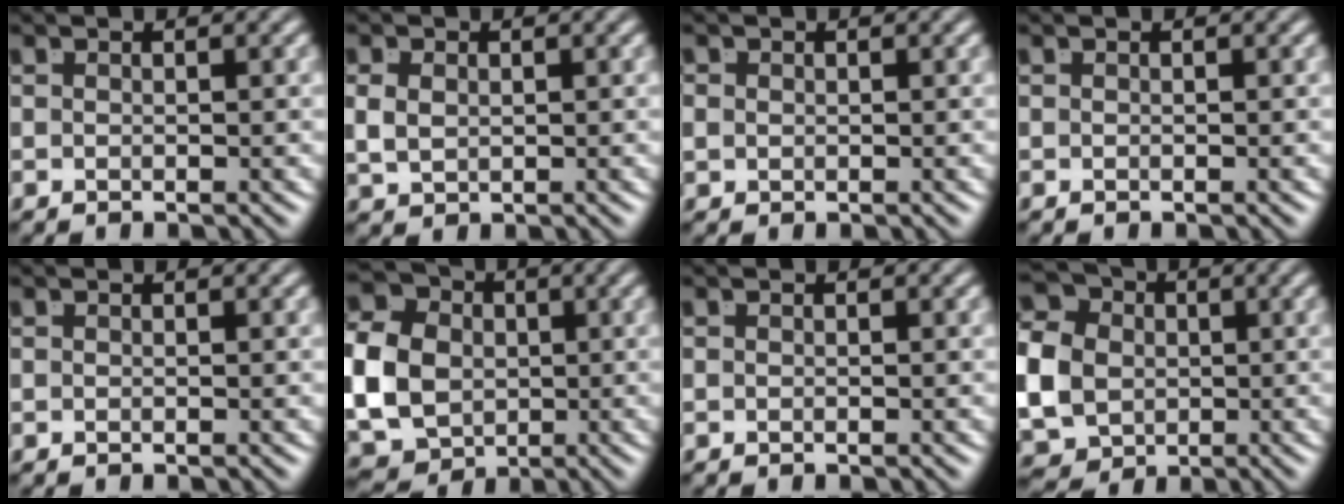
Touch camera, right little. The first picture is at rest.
{"total": 1.9, "force": [0.3, 1.4, 1.2], "torque": [-0.027, -0.009, 0.018]}
{"total": 1.1, "force": [0.1, 1.0, 0.4], "torque": [-0.017, -0.011, 0.008]}
{"total": 0.0}
{"total": 0.0}
{"total": 12.4, "force": [-0.8, 11.1, 5.5], "torque": [-0.133, -0.047, -0.005]}
{"total": 0.0}
{"total": 10.7, "force": [-0.3, 9.4, 5.1], "torque": [-0.118, -0.039, 0.003]}